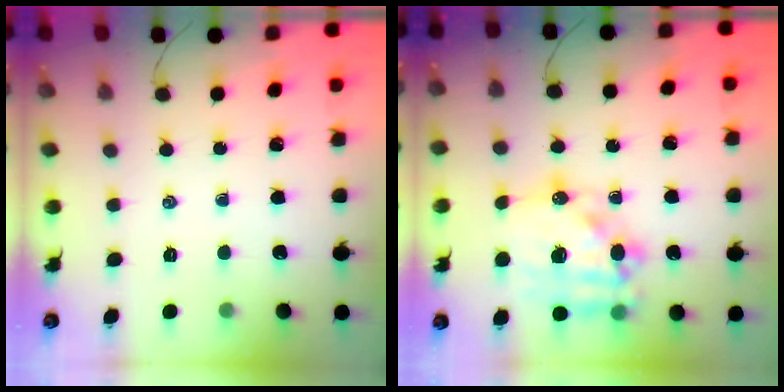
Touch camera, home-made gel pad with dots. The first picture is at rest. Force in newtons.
{"total": 18.4, "press": 18.0, "slide": 3.9}